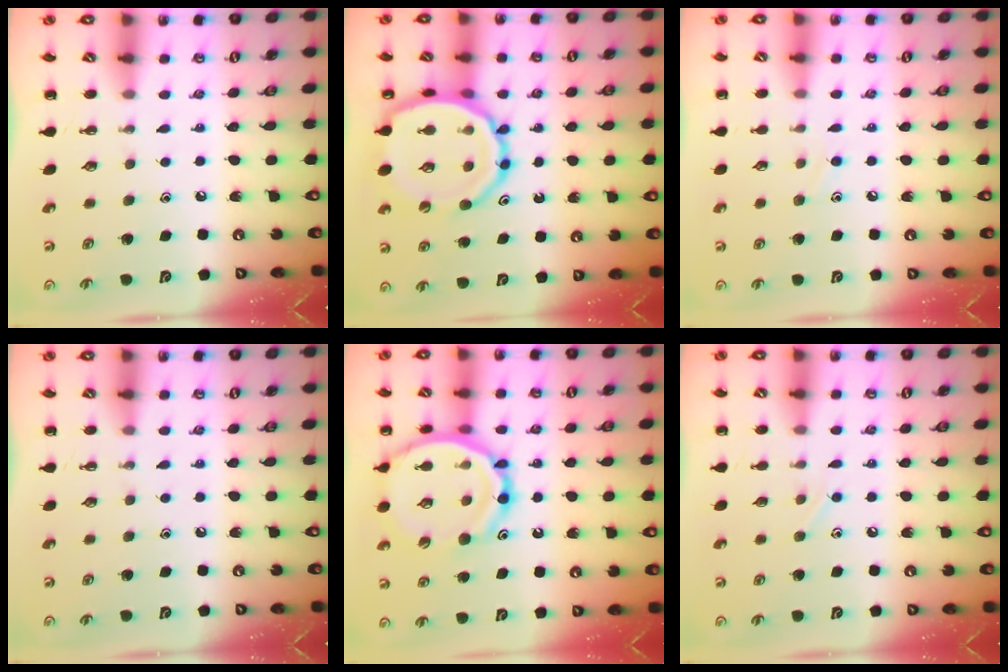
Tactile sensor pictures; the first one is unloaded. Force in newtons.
{"total": 16.7, "press": 16.5, "slide": 2.2}
{"total": 5.6, "press": 5.2, "slide": 2.0}
{"total": 0.0}
{"total": 20.0, "press": 19.7, "slide": 3.3}
{"total": 4.0, "press": 3.8, "slide": 1.2}